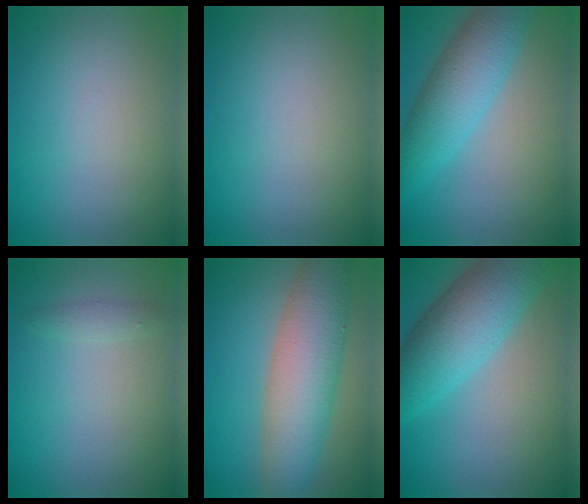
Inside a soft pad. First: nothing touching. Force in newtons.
{"total": 0.0}
{"total": 6.1, "press": 6.1, "slide": 0.1}
{"total": 1.1, "press": 1.1, "slide": 0.0}
{"total": 8.4, "press": 8.4, "slide": 0.3}
{"total": 8.0, "press": 8.0, "slide": 0.3}